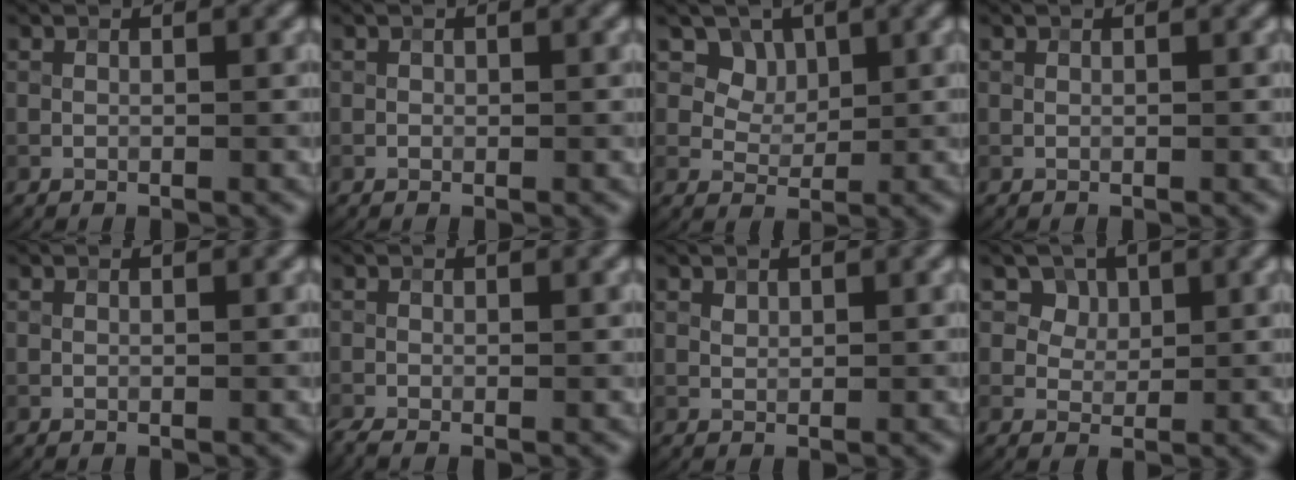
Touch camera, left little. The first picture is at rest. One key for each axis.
{"total": 0.0}
{"total": 5.8, "fx": 3.2, "fy": 4.2, "fz": 2.4, "tx": -0.051, "ty": -0.008, "tz": 0.062}
{"total": 0.0}
{"total": 0.0}
{"total": 1.4, "fx": -1.0, "fy": 0.2, "fz": 0.9, "tx": -0.017, "ty": -0.006, "tz": -0.024}
{"total": 0.6, "fx": 0.5, "fy": 0.4, "fz": 0.2, "tx": -0.004, "ty": -0.001, "tz": 0.010}
{"total": 3.8, "fx": 2.3, "fy": 2.7, "fz": 1.4, "tx": -0.041, "ty": -0.016, "tz": 0.044}